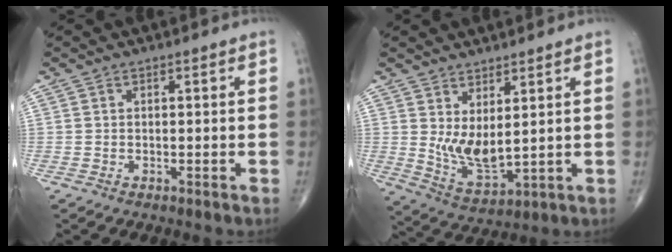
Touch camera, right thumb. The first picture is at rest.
{"total": 7.9, "force": [2.0, 3.2, 6.9], "torque": [-0.119, -0.038, 0.052]}